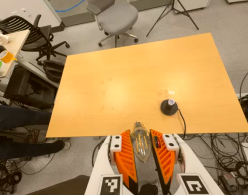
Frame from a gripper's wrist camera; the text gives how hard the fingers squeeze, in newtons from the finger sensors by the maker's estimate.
{"total": 12.5, "left": 14.2, "right": 10.7}